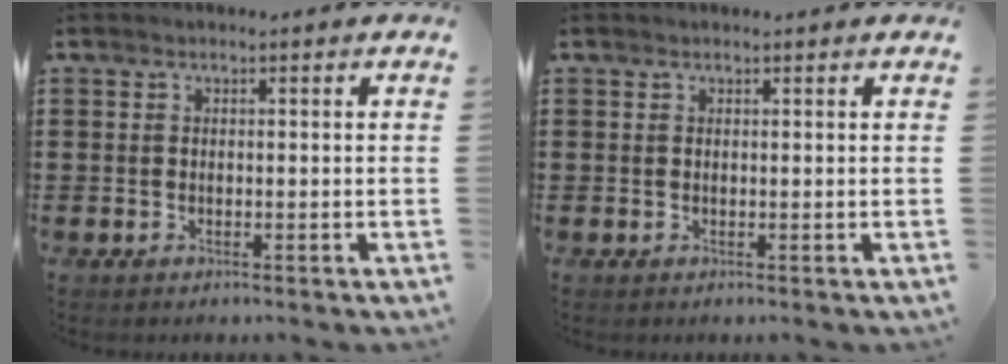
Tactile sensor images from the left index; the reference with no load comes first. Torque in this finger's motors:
{"motor_torque": [2.14, 0.00, 0.02, -0.01]}